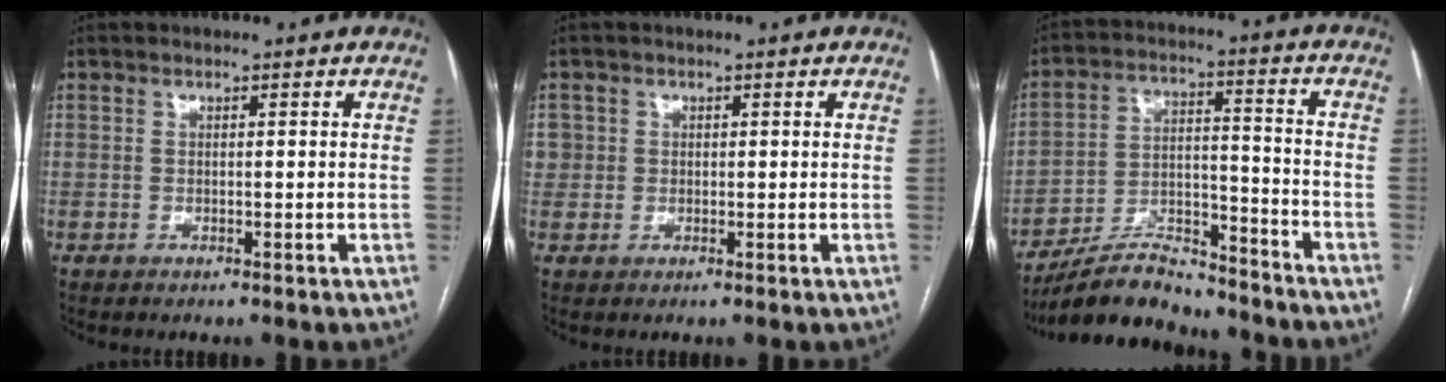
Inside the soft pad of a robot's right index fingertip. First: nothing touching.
{"total": 3.1, "force": [0.5, 3.0, 0.6], "torque": [-0.013, 0.011, 0.014]}
{"total": 12.1, "force": [-11.2, 2.7, 3.8], "torque": [-0.062, 0.015, -0.197]}